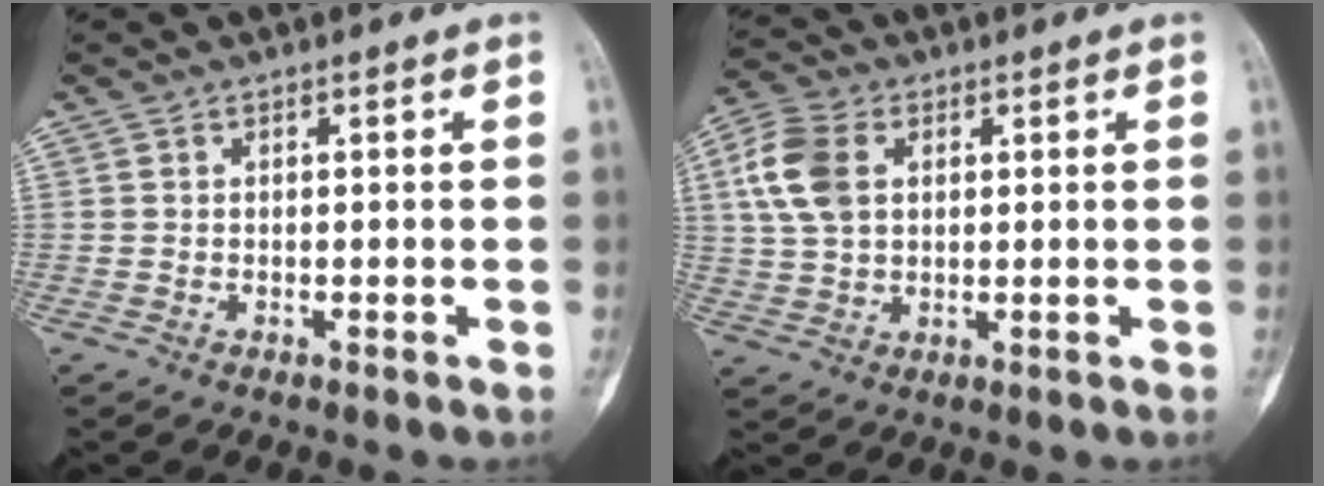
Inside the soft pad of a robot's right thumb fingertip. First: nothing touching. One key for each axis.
{"total": 9.9, "fx": 2.6, "fy": 6.6, "fz": 6.9, "tx": -0.146, "ty": 0.009, "tz": 0.050}